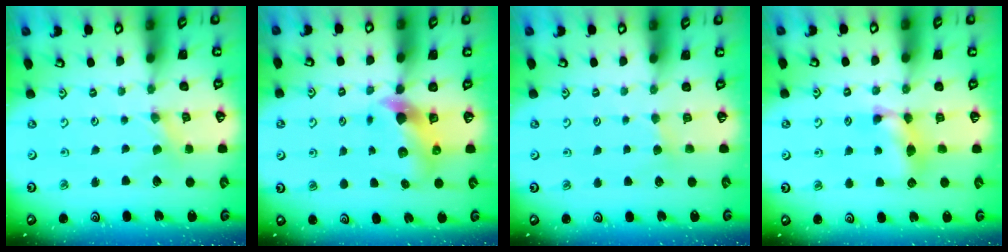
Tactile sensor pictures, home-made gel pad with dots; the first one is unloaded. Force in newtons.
{"total": 6.9, "press": 6.8, "slide": 0.9}
{"total": 2.9, "press": 2.9, "slide": 0.3}
{"total": 10.0, "press": 10.0, "slide": 0.4}